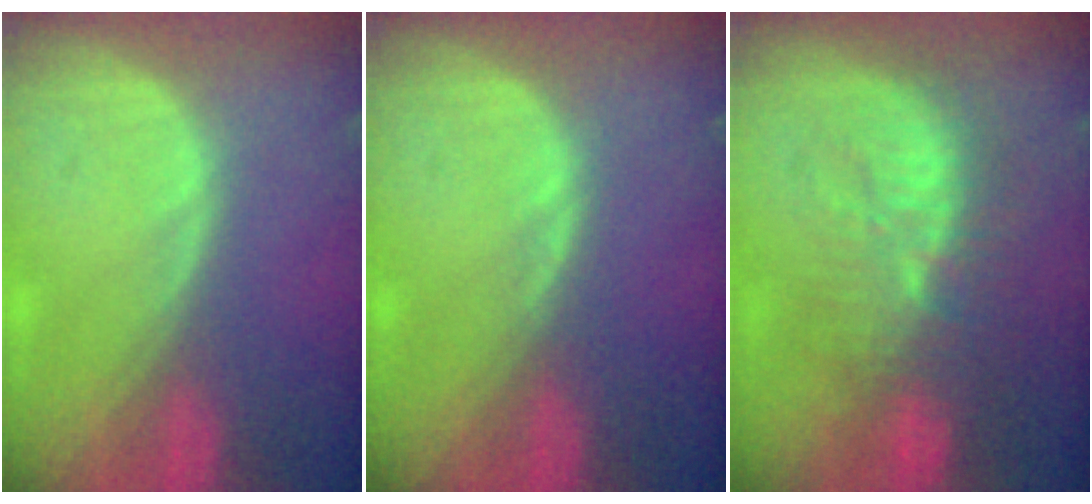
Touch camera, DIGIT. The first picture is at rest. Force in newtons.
{"total": 0.5, "press": 0.5, "slide": 0.2}
{"total": 9.4, "press": 9.1, "slide": 2.2}